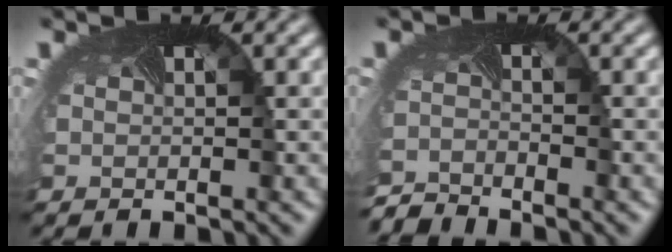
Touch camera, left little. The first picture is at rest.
{"total": 3.1, "force": [-3.1, -0.1, -0.5], "torque": [-0.005, -0.019, -0.064]}